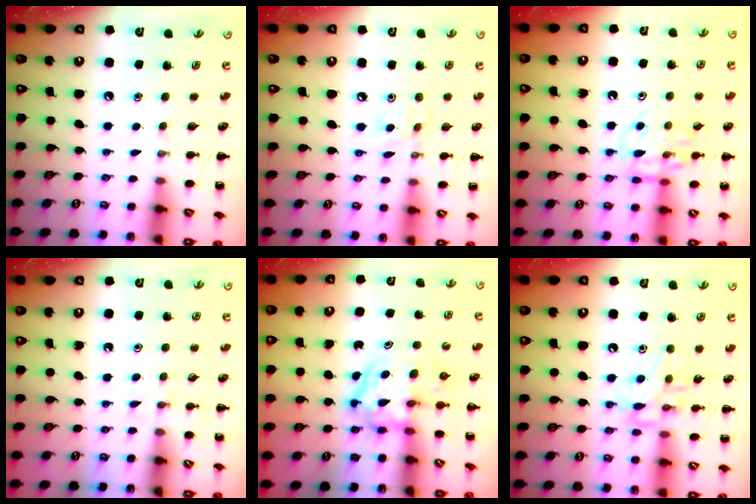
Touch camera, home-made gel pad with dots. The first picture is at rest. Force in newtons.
{"total": 4.0, "press": 3.8, "slide": 1.4}
{"total": 11.2, "press": 11.2, "slide": 1.2}
{"total": 2.1, "press": 1.8, "slide": 0.9}
{"total": 3.7, "press": 3.7, "slide": 0.4}
{"total": 10.6, "press": 10.6, "slide": 0.6}